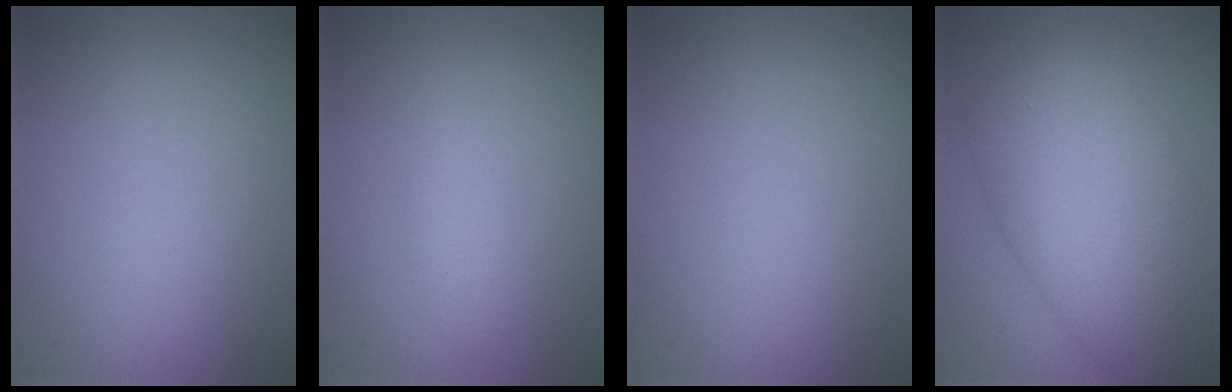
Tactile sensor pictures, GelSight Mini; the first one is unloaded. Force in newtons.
{"total": 1.3, "press": 1.3, "slide": 0.1}
{"total": 0.0}
{"total": 11.8, "press": 11.8, "slide": 0.5}